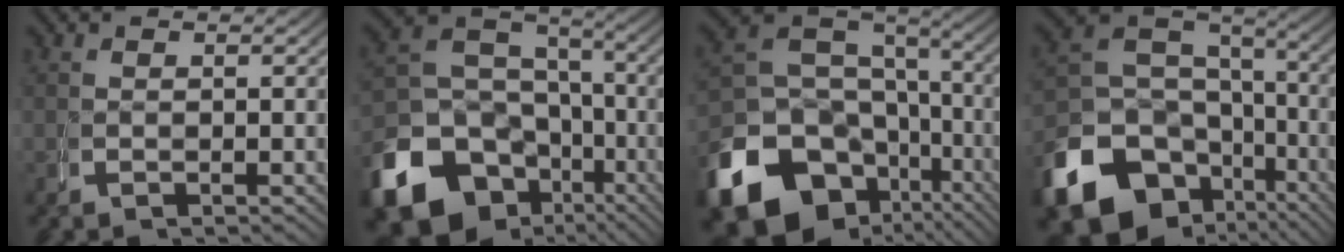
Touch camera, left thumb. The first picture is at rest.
{"total": 13.7, "force": [-4.7, 10.5, 7.5], "torque": [-0.139, -0.056, -0.052]}
{"total": 13.5, "force": [-3.7, 9.9, 8.4], "torque": [-0.156, -0.049, -0.035]}
{"total": 12.3, "force": [-3.3, 9.1, 7.5], "torque": [-0.147, -0.043, -0.032]}